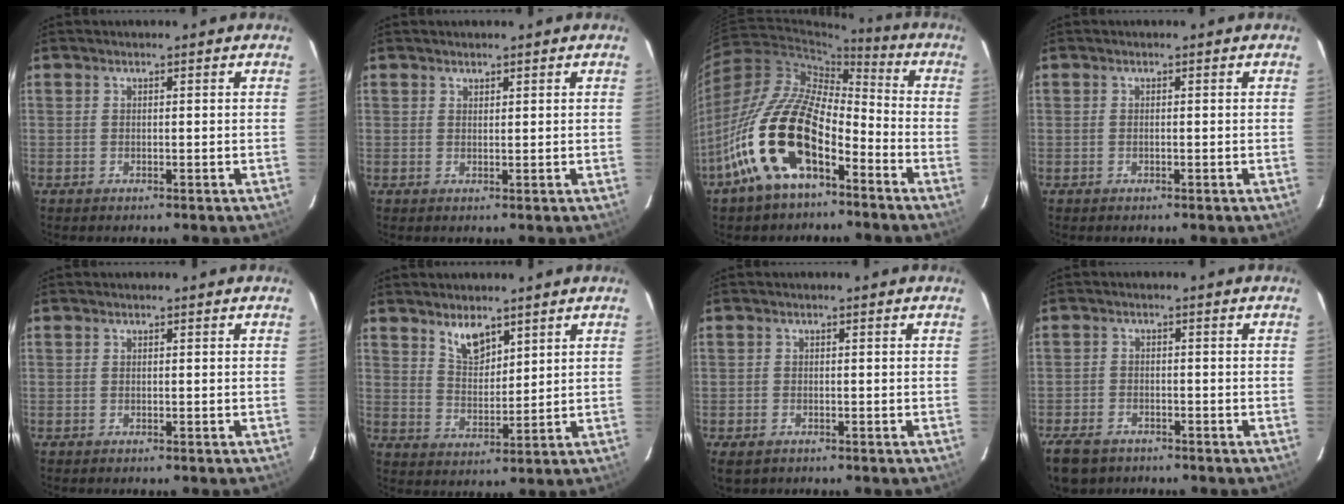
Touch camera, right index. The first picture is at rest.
{"total": 0.9, "force": [0.7, 0.4, 0.1], "torque": [-0.001, 0.002, 0.014]}
{"total": 19.5, "force": [-10.3, 8.8, 13.9], "torque": [-0.276, 0.004, -0.200]}
{"total": 0.0}
{"total": 0.0}
{"total": 6.1, "force": [4.4, 2.6, 3.3], "torque": [-0.053, 0.003, 0.087]}
{"total": 3.0, "force": [-1.7, 2.0, 1.4], "torque": [-0.029, -0.008, -0.028]}
{"total": 8.6, "force": [-6.0, 5.1, 3.5], "torque": [-0.105, -0.010, -0.107]}